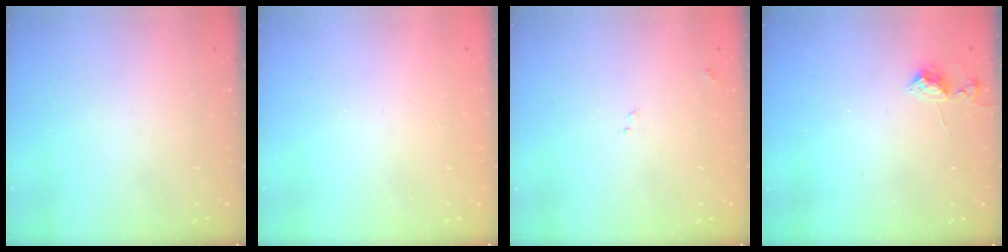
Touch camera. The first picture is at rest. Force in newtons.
{"total": 1.2, "press": 1.2, "slide": 0.1}
{"total": 8.6, "press": 8.5, "slide": 0.8}
{"total": 5.0, "press": 4.9, "slide": 0.7}